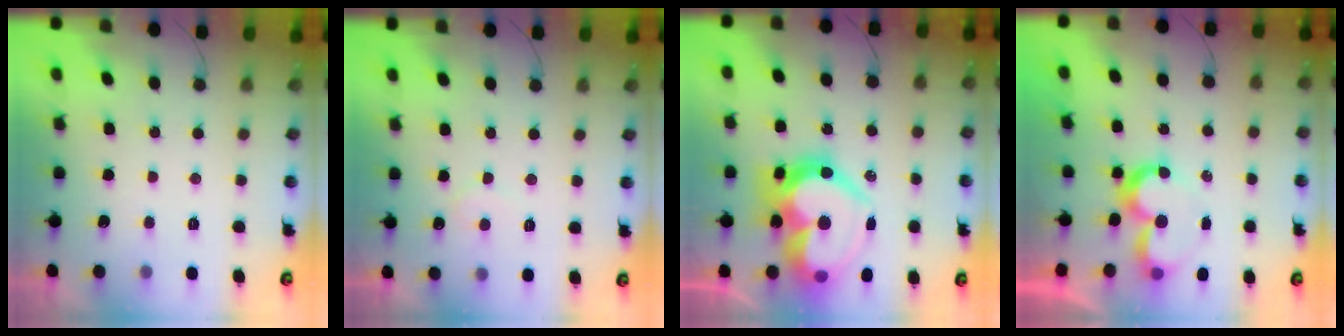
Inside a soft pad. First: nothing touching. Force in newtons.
{"total": 5.0, "press": 5.0, "slide": 0.4}
{"total": 27.0, "press": 26.9, "slide": 2.6}
{"total": 8.6, "press": 8.5, "slide": 0.8}